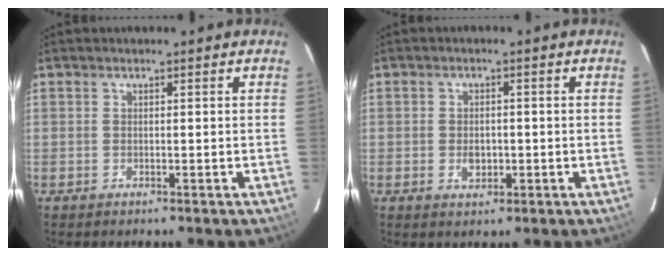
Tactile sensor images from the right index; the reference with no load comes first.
{"total": 3.1, "force": [-0.6, 2.3, 2.0], "torque": [-0.033, 0.002, -0.007]}